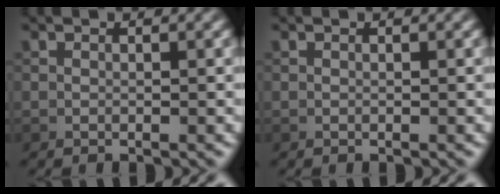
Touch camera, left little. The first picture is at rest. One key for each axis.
{"total": 0.0}